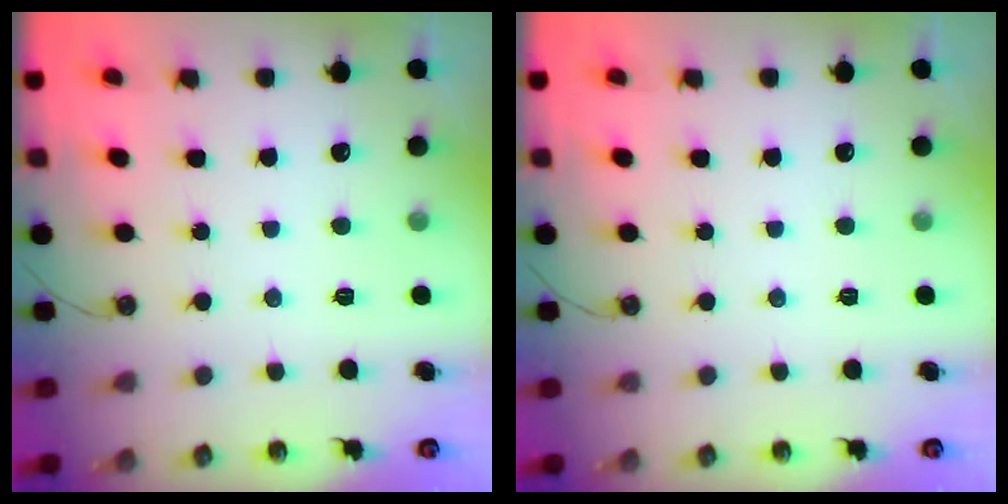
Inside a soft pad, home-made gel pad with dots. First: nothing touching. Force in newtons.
{"total": 0.0}